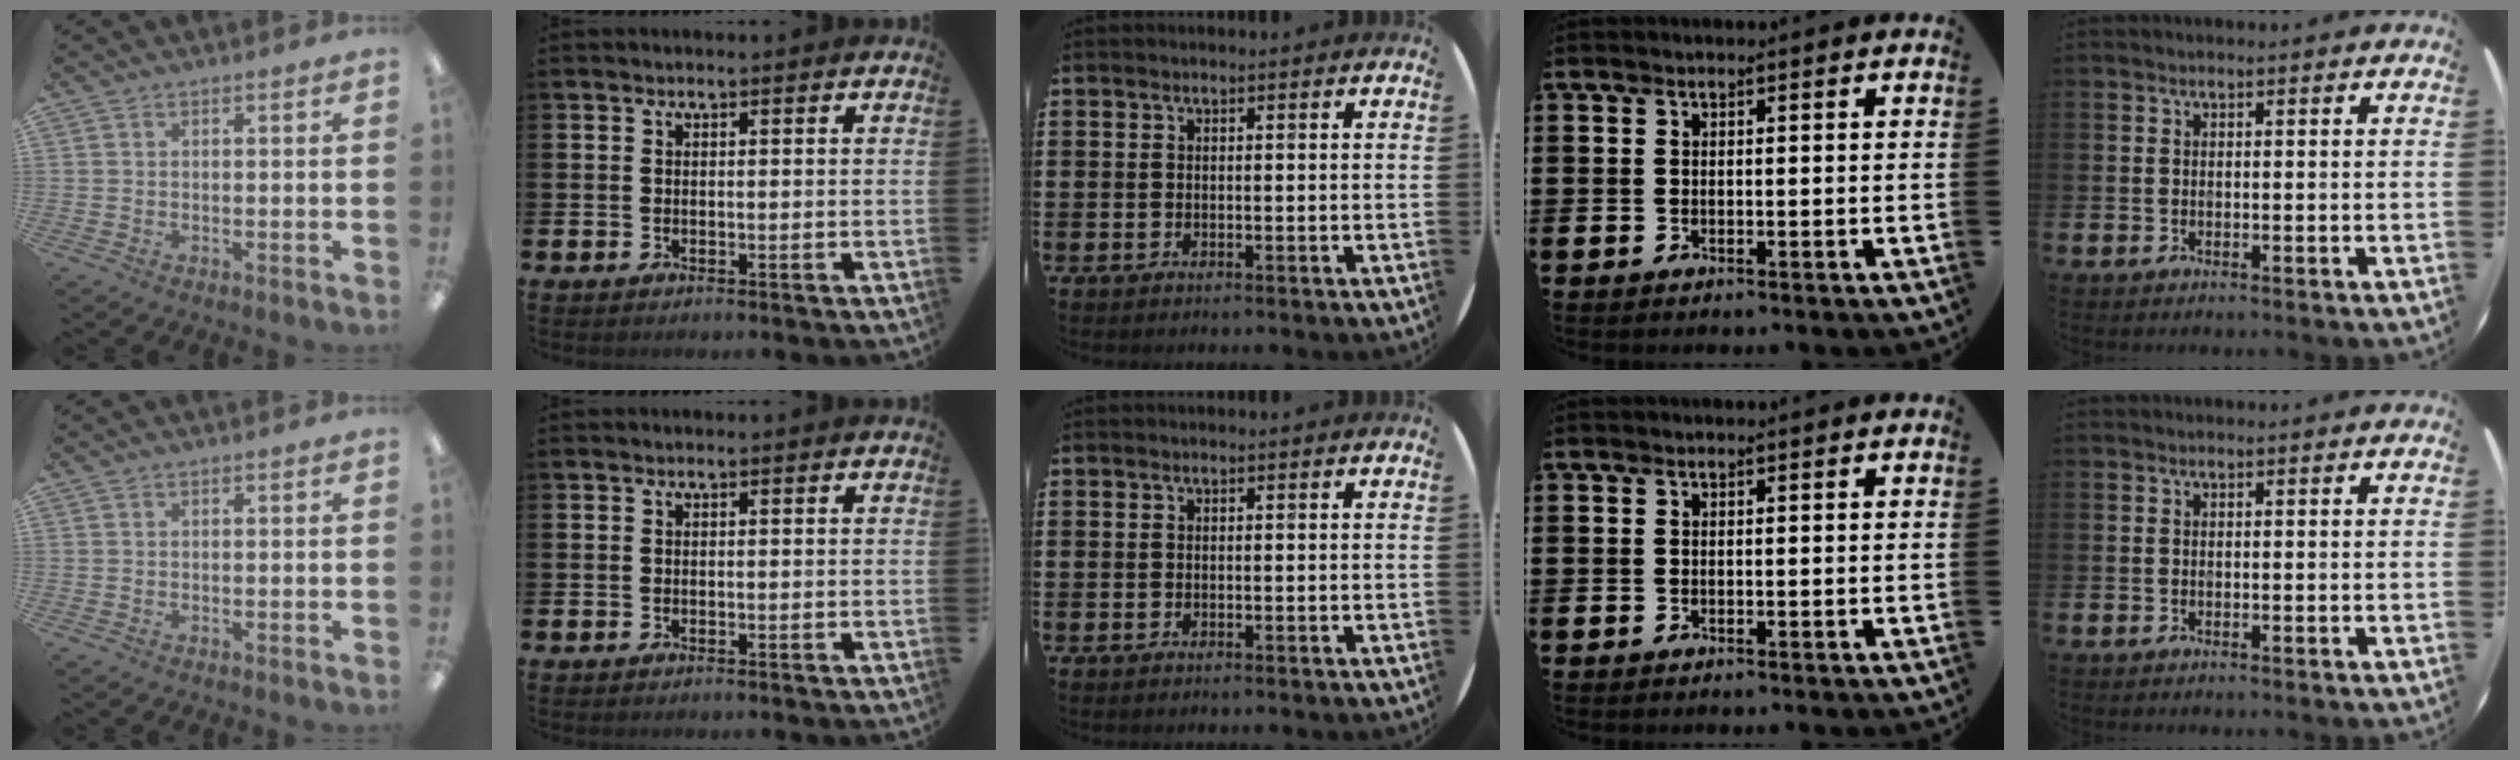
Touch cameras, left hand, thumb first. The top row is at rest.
{}